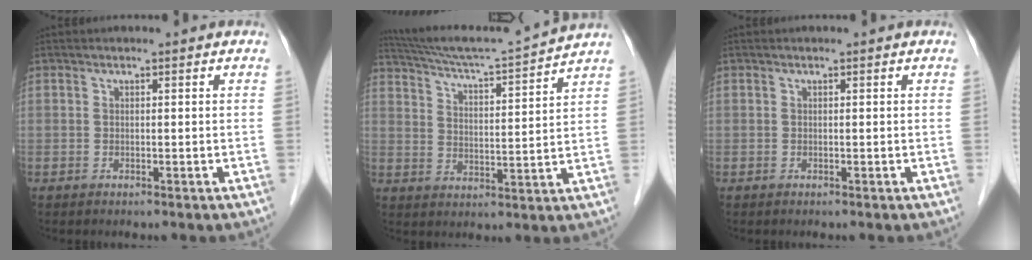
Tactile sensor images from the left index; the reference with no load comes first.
{"total": 14.0, "force": [13.1, -2.3, 4.2], "torque": [-0.087, -0.021, 0.204]}
{"total": 0.0}